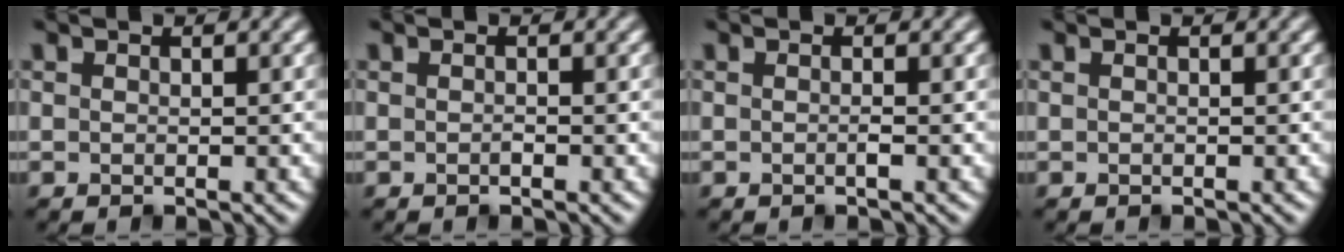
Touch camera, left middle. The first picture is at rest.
{"total": 0.0}
{"total": 0.6, "force": [-0.3, 0.0, 0.5], "torque": [-0.007, 0.003, -0.007]}
{"total": 0.0}